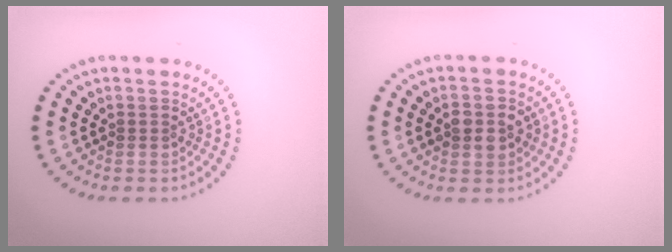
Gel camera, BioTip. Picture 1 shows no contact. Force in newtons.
{"total": 2.6, "press": 2.5, "slide": 0.2}